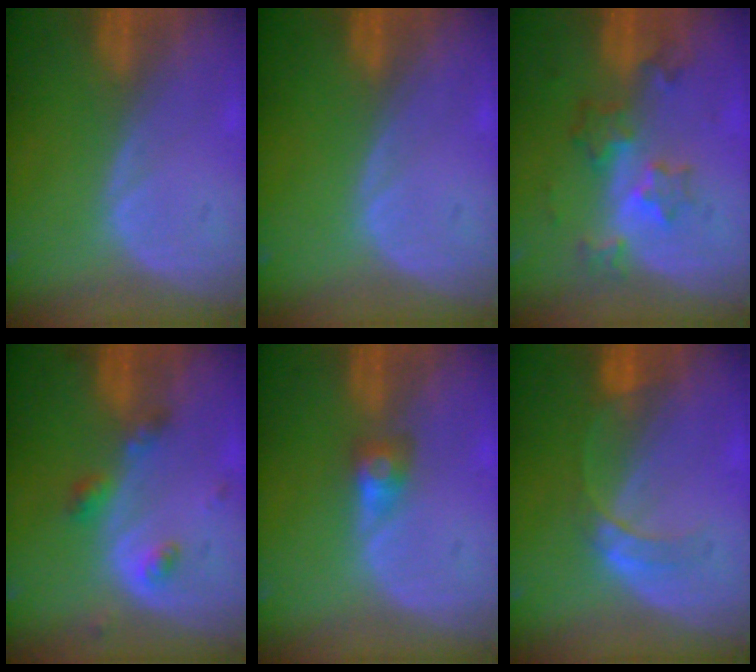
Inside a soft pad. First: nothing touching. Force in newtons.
{"total": 0.0}
{"total": 6.1, "press": 5.5, "slide": 2.5}
{"total": 3.9, "press": 3.9, "slide": 0.7}
{"total": 2.8, "press": 2.4, "slide": 1.5}
{"total": 3.3, "press": 3.3, "slide": 0.3}